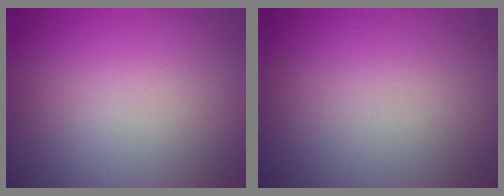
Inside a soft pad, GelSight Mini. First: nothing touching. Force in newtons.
{"total": 0.0}